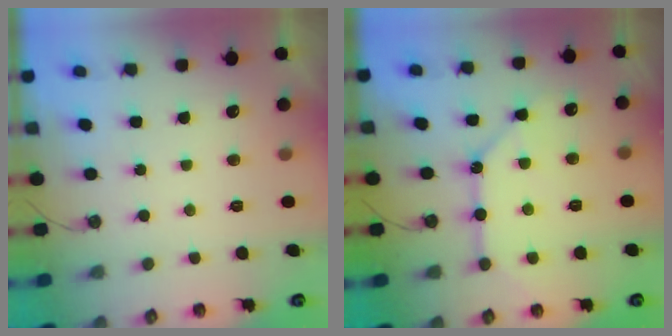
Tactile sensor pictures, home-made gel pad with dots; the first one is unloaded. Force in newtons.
{"total": 11.1, "press": 11.1, "slide": 1.1}